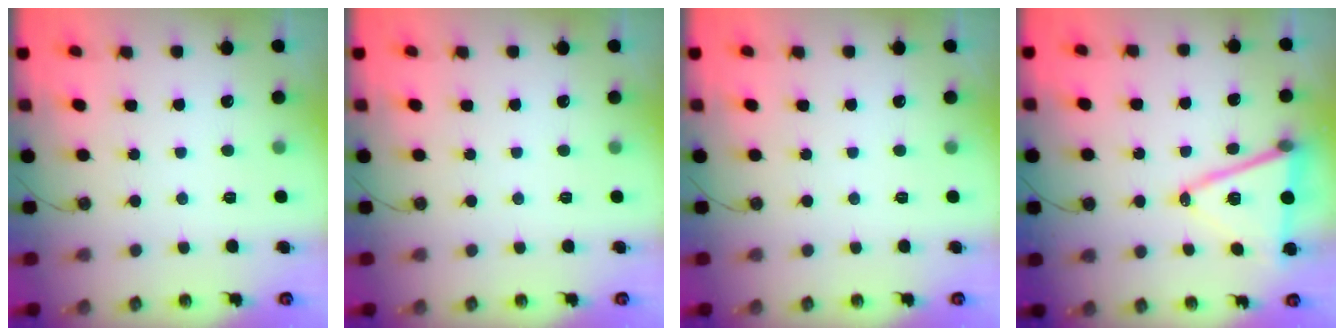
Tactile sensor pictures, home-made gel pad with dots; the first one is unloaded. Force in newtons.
{"total": 0.0}
{"total": 0.0}
{"total": 14.8, "press": 14.3, "slide": 3.9}